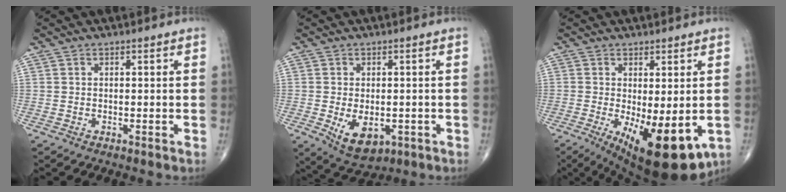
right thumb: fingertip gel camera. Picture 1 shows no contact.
{"total": 7.8, "force": [-2.1, 4.7, 5.9], "torque": [-0.080, -0.008, -0.018]}
{"total": 14.4, "force": [-4.2, 5.3, 12.7], "torque": [-0.176, -0.027, -0.044]}